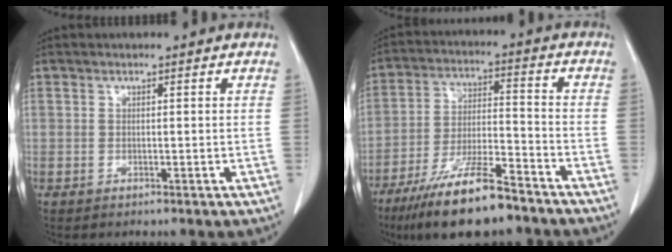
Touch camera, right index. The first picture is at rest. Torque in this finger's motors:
{"motor_torque": [1.09, -1.05, 0.78, 0.21]}